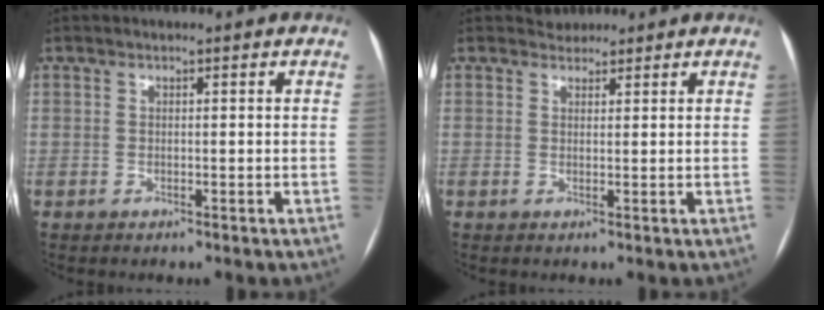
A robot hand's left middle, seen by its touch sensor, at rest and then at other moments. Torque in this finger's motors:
{"motor_torque": [0.00, 0.00, -0.02, -0.01]}